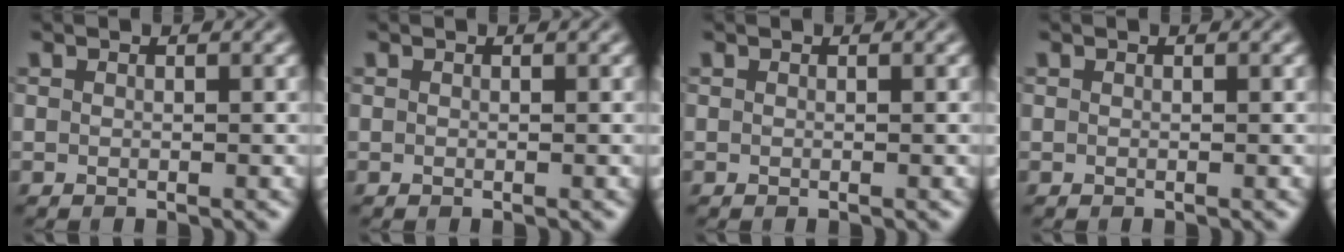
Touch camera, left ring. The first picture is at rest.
{"total": 0.0}
{"total": 0.0}
{"total": 0.0}